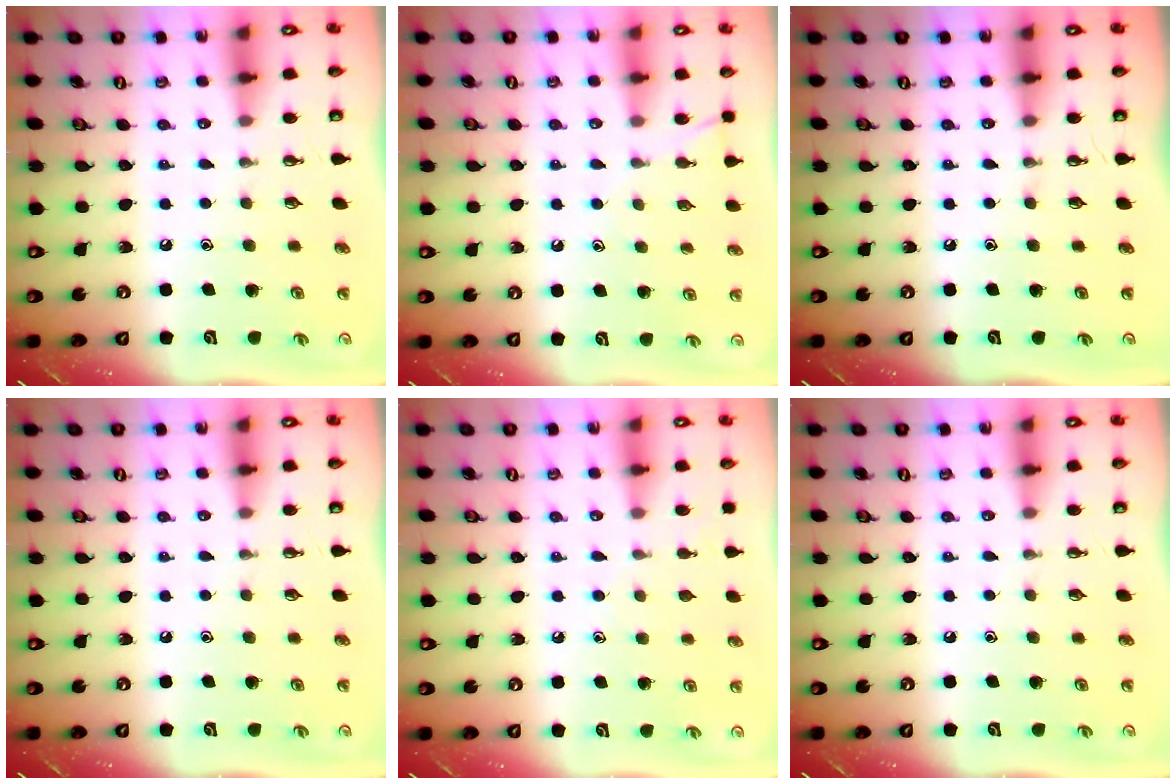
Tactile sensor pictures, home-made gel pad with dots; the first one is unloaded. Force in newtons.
{"total": 5.9, "press": 5.9, "slide": 0.6}
{"total": 0.0}
{"total": 0.0}
{"total": 5.0, "press": 4.9, "slide": 0.4}
{"total": 0.0}